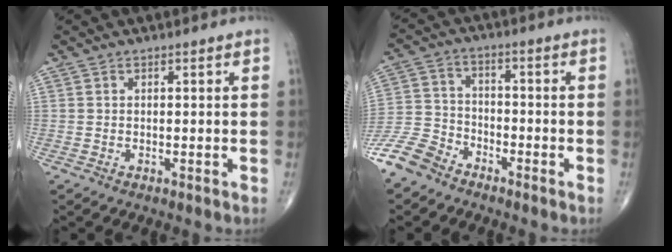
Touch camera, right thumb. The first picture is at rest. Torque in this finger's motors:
{"motor_torque": [3.32, 1.68, 0.35, -0.73, 0.00]}